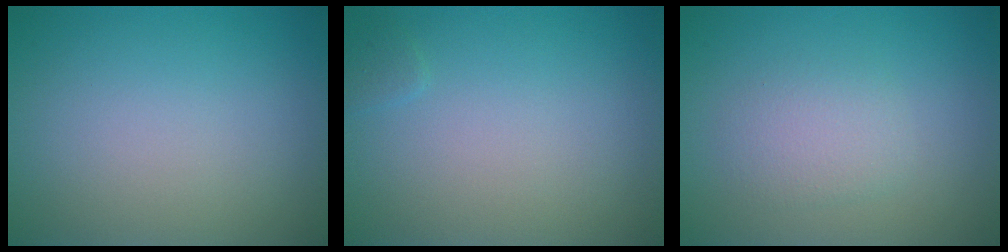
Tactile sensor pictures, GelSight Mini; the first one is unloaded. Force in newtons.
{"total": 0.6, "press": 0.6, "slide": 0.0}
{"total": 2.1, "press": 2.1, "slide": 0.0}